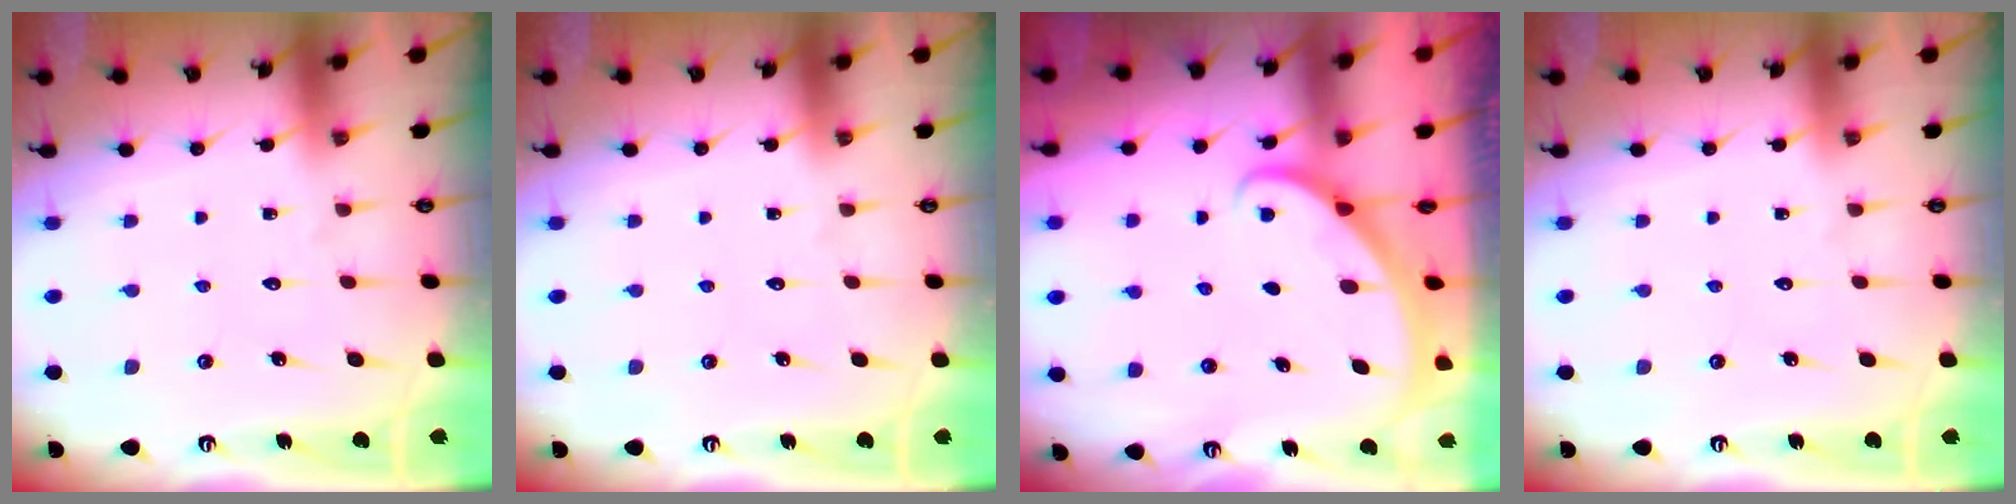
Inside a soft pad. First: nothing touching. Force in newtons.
{"total": 0.0}
{"total": 2.0, "press": 2.0, "slide": 0.1}
{"total": 0.0}